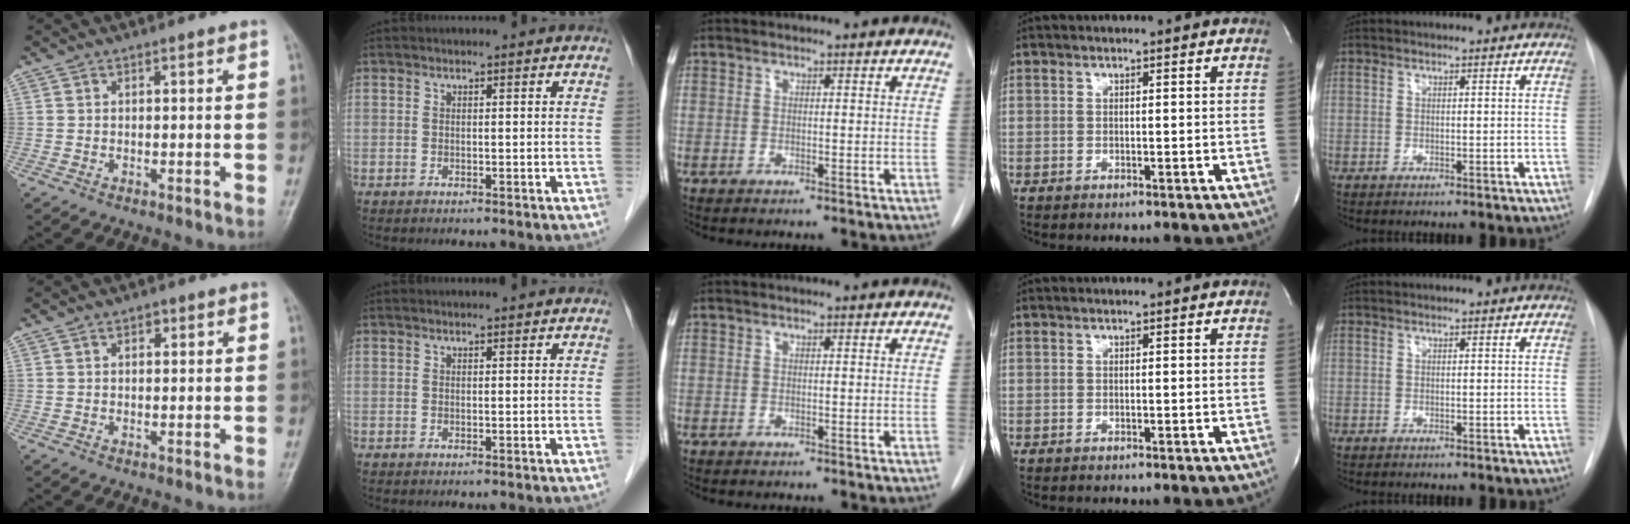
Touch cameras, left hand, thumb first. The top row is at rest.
{"thumb": {"total": 1.7, "force": [0.8, 1.1, 1.1], "torque": [-0.009, 0.000, 0.011]}, "index": {"total": 0.9, "force": [0.8, 0.0, 0.3], "torque": [-0.006, 0.008, 0.014]}}